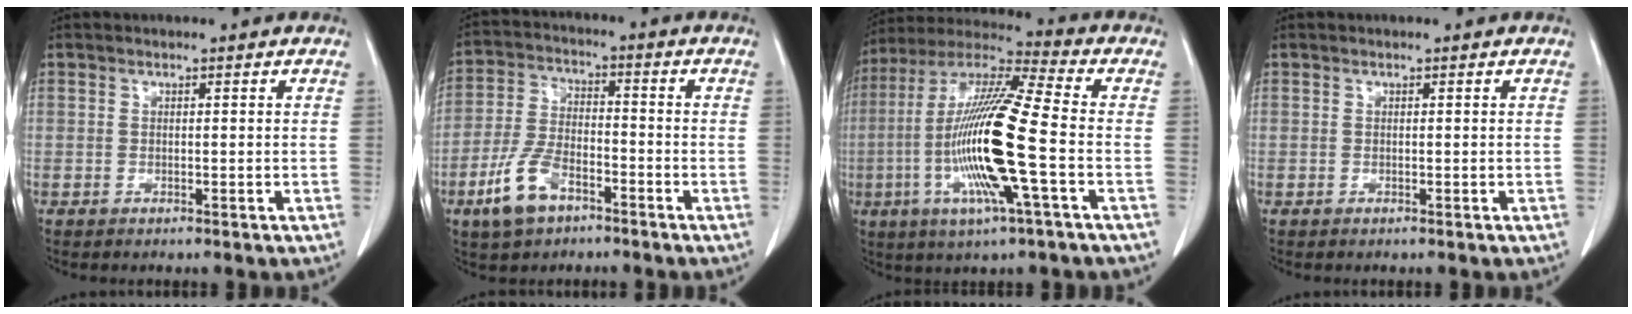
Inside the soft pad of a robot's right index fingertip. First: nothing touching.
{"total": 8.8, "force": [-5.0, 4.2, 5.9], "torque": [-0.138, 0.002, -0.093]}
{"total": 18.0, "force": [-3.8, 0.6, 17.6], "torque": [-0.362, -0.009, -0.080]}
{"total": 0.0}